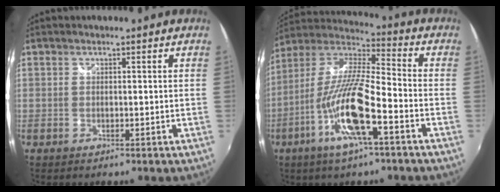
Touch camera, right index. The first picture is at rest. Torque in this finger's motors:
{"motor_torque": [2.08, -0.06, 1.05, 0.18]}